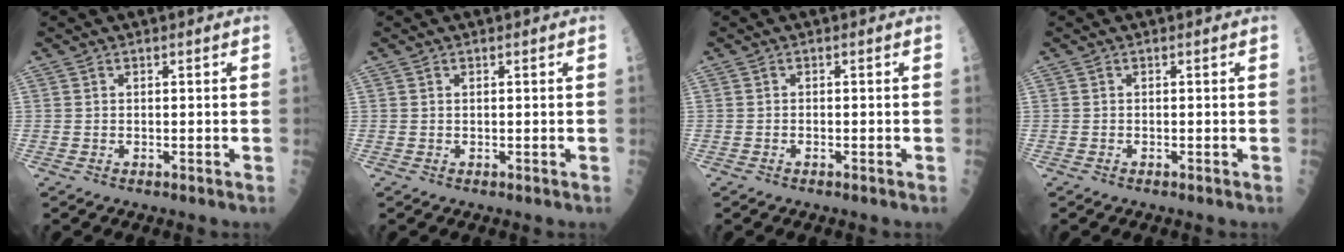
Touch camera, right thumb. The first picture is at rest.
{"total": 0.0}
{"total": 0.0}
{"total": 0.0}